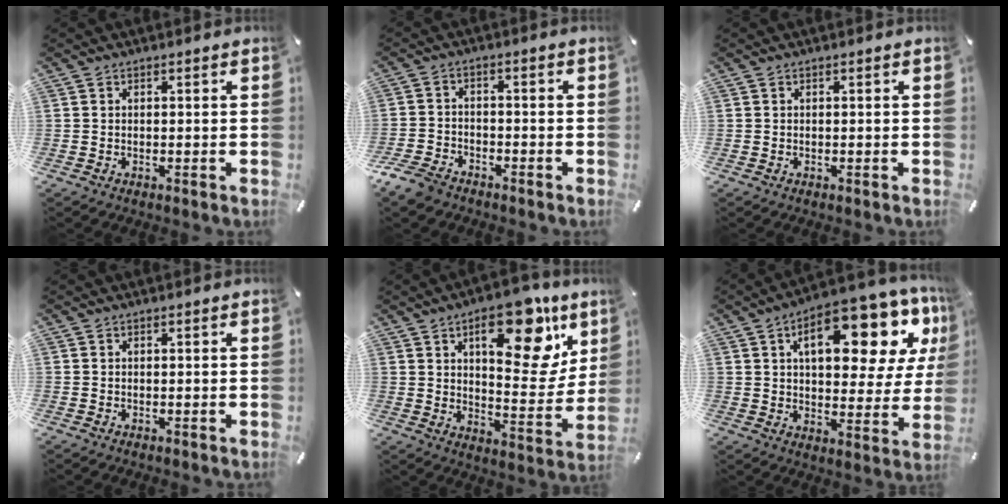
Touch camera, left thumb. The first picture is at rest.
{"total": 6.3, "force": [-5.0, 3.0, 2.2], "torque": [-0.061, 0.018, -0.102]}
{"total": 0.0}
{"total": 0.0}
{"total": 19.9, "force": [10.5, 8.9, 14.3], "torque": [-0.174, -0.059, 0.162]}
{"total": 20.8, "force": [10.1, 9.7, 15.3], "torque": [-0.213, -0.058, 0.158]}